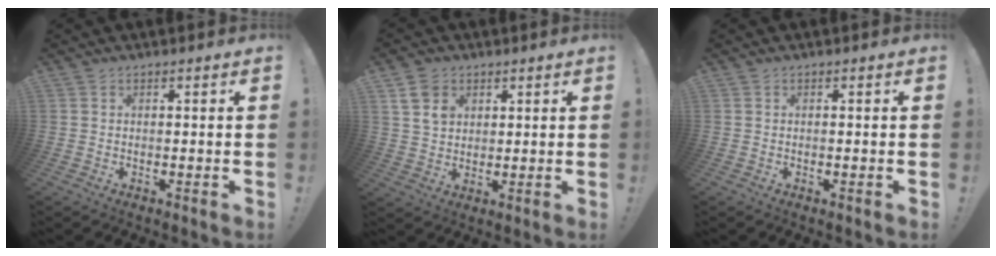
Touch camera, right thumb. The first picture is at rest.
{"total": 7.1, "force": [3.8, 5.4, 2.5], "torque": [-0.043, -0.014, 0.075]}
{"total": 0.0}